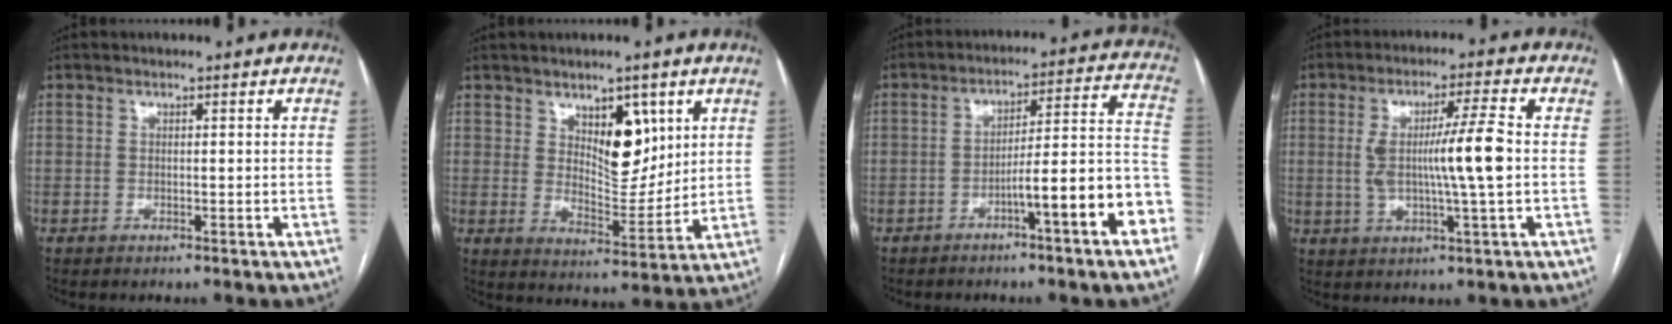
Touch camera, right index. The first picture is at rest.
{"total": 8.6, "force": [3.9, 4.0, 6.5], "torque": [-0.100, -0.003, 0.072]}
{"total": 12.2, "force": [-5.7, 0.2, 10.8], "torque": [-0.135, 0.030, -0.082]}
{"total": 9.4, "force": [0.1, -0.2, 9.4], "torque": [-0.171, 0.002, 0.002]}